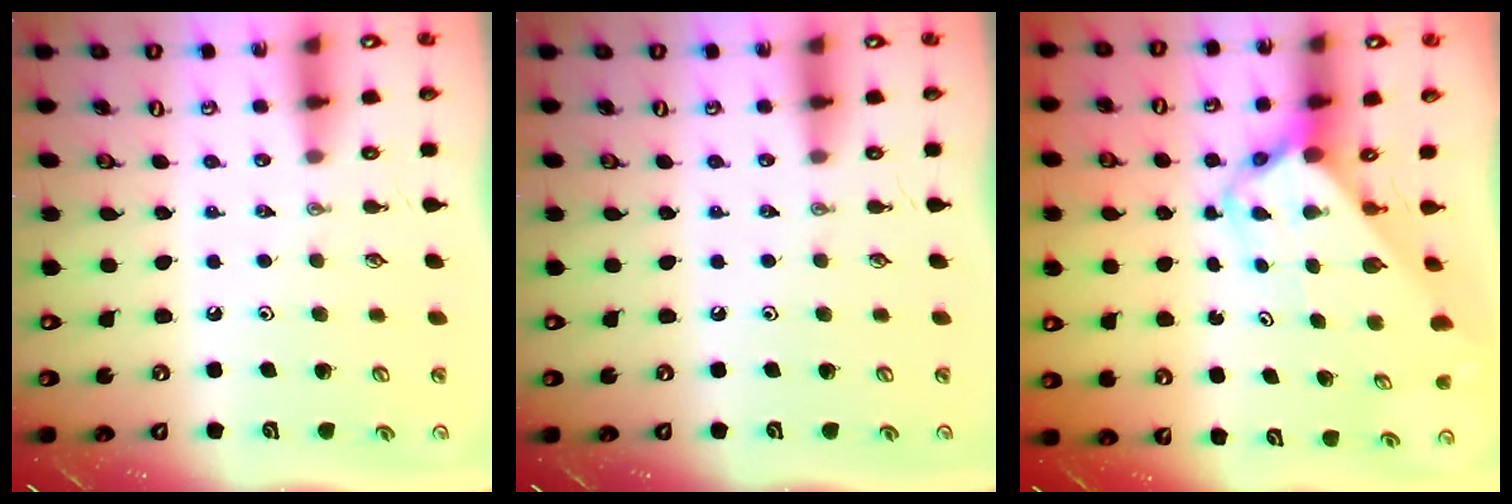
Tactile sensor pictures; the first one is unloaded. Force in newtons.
{"total": 0.0}
{"total": 4.2, "press": 4.2, "slide": 0.4}